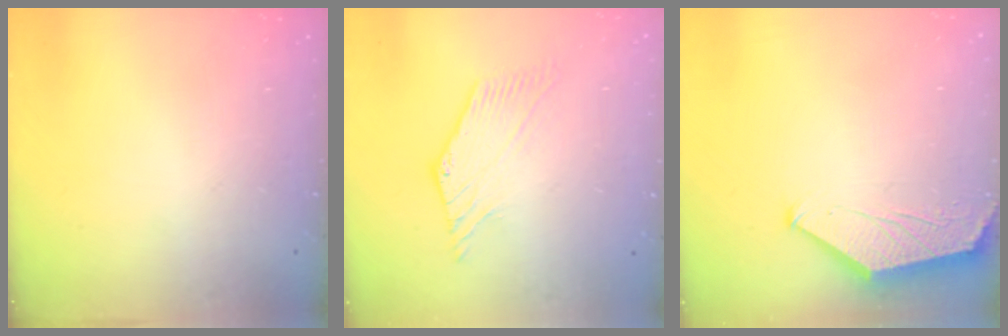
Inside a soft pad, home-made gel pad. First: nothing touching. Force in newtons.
{"total": 3.5, "press": 3.5, "slide": 0.4}
{"total": 1.6, "press": 1.6, "slide": 0.3}